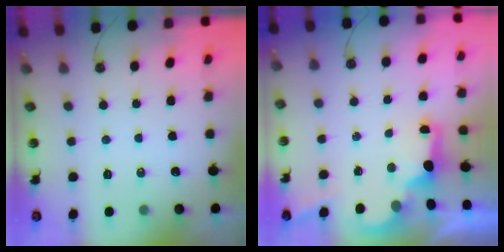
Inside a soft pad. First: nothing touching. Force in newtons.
{"total": 2.6, "press": 2.5, "slide": 0.8}